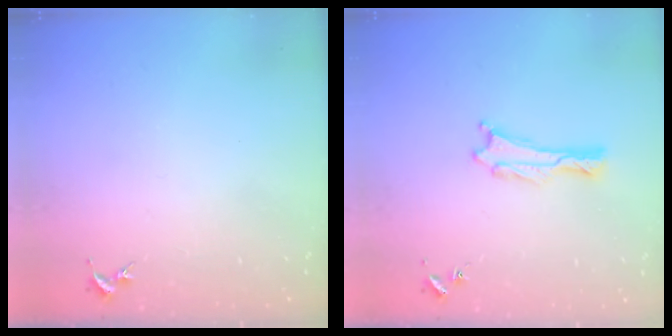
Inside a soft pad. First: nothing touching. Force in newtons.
{"total": 0.0}